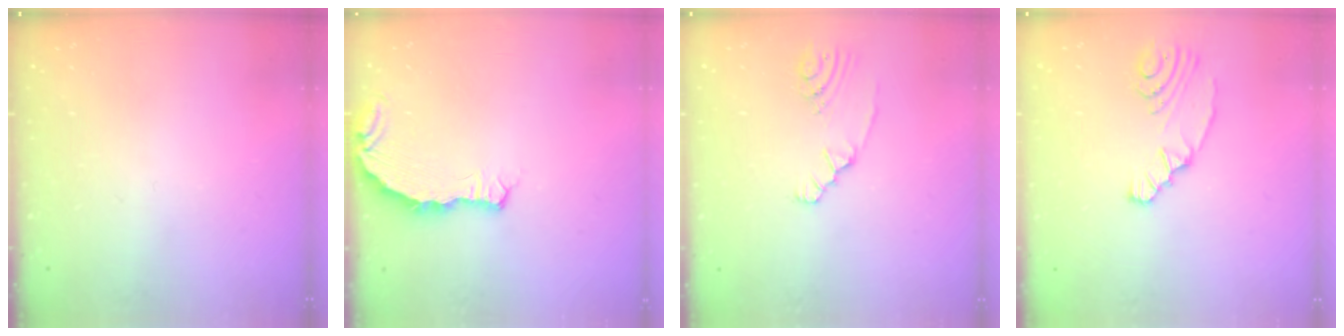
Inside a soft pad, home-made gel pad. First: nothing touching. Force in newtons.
{"total": 7.3, "press": 5.2, "slide": 5.2}
{"total": 2.7, "press": 2.5, "slide": 1.0}
{"total": 6.9, "press": 5.3, "slide": 4.3}